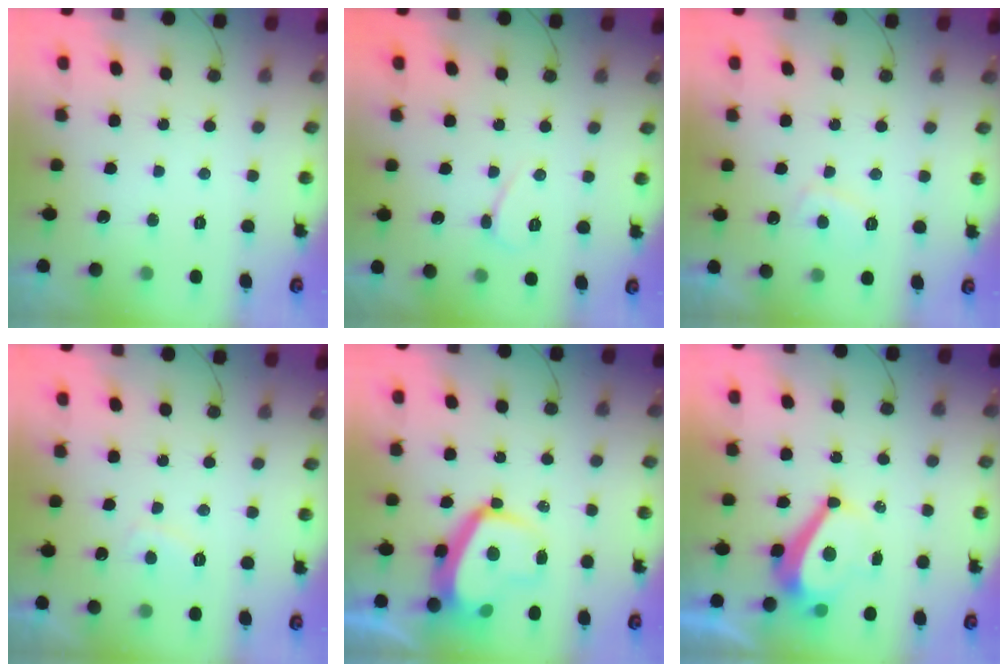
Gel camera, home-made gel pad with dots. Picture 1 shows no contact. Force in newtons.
{"total": 4.0, "press": 3.9, "slide": 0.5}
{"total": 3.6, "press": 3.6, "slide": 0.7}
{"total": 3.3, "press": 3.2, "slide": 0.7}
{"total": 11.4, "press": 11.4, "slide": 0.9}
{"total": 7.5, "press": 7.4, "slide": 0.9}